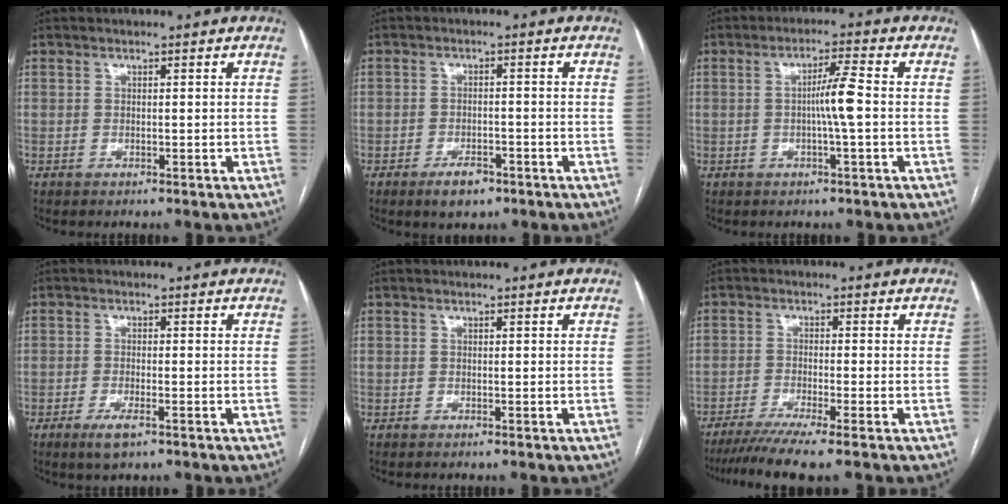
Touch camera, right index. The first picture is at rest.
{"total": 3.9, "force": [-2.6, 1.9, 2.3], "torque": [-0.037, 0.002, -0.037]}
{"total": 5.0, "force": [-0.4, -0.4, 4.9], "torque": [-0.086, 0.006, -0.009]}
{"total": 3.3, "force": [-1.9, 0.8, 2.6], "torque": [-0.050, -0.003, -0.033]}
{"total": 0.0}
{"total": 7.3, "force": [-5.7, -1.0, 4.5], "torque": [-0.065, -0.019, -0.095]}